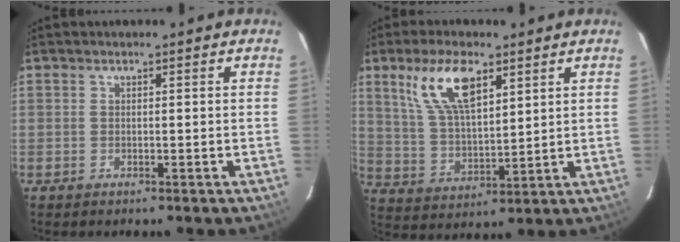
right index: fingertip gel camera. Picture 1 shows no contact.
{"total": 11.9, "force": [6.3, 4.8, 8.9], "torque": [-0.171, 0.013, 0.130]}